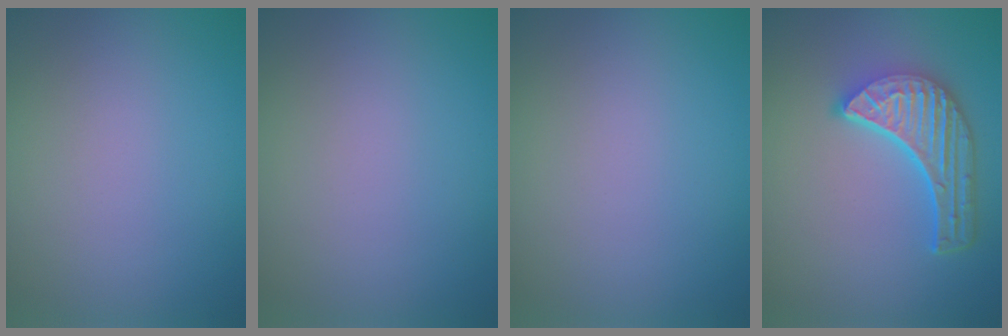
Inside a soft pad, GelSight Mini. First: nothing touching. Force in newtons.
{"total": 0.0}
{"total": 0.0}
{"total": 6.0, "press": 4.6, "slide": 3.9}